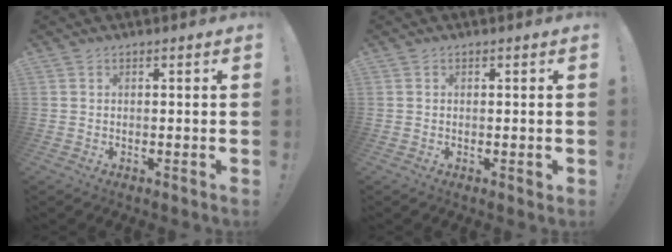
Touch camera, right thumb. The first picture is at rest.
{"total": 0.7, "force": [0.2, 0.5, 0.5], "torque": [0.001, -0.002, 0.003]}